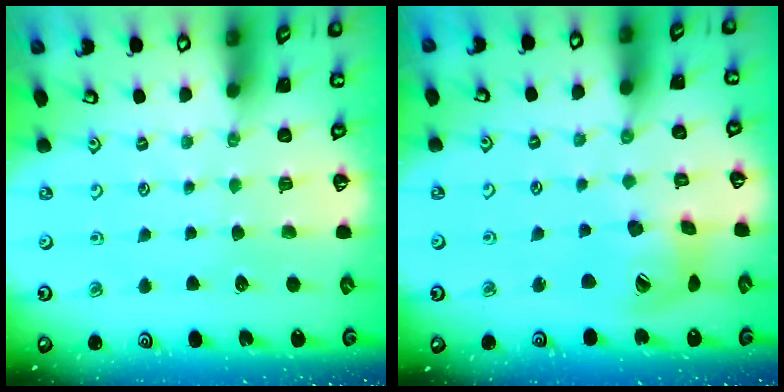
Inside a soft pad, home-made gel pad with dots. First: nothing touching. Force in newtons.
{"total": 15.6, "press": 15.4, "slide": 2.2}